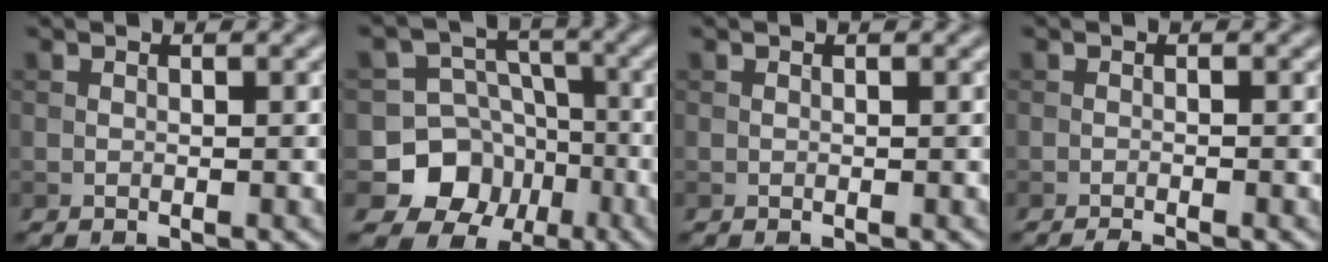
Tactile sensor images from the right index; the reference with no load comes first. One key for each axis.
{"total": 8.2, "fx": -3.7, "fy": 7.0, "fz": 2.3, "tx": -0.028, "ty": 0.007, "tz": -0.086}
{"total": 0.0}
{"total": 1.6, "fx": -1.2, "fy": 0.2, "fz": 1.0, "tx": -0.012, "ty": 0.002, "tz": -0.024}